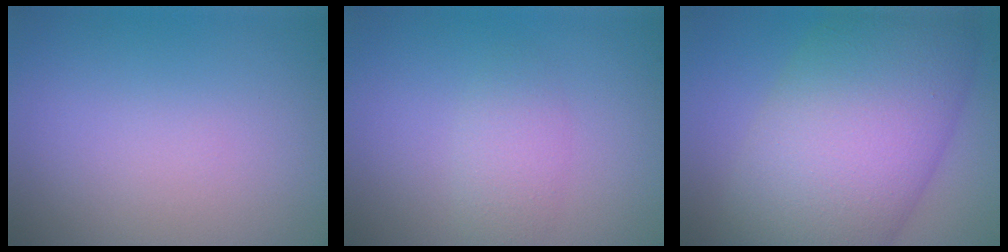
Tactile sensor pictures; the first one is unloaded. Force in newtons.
{"total": 1.9, "press": 1.9, "slide": 0.1}
{"total": 13.6, "press": 13.6, "slide": 0.3}